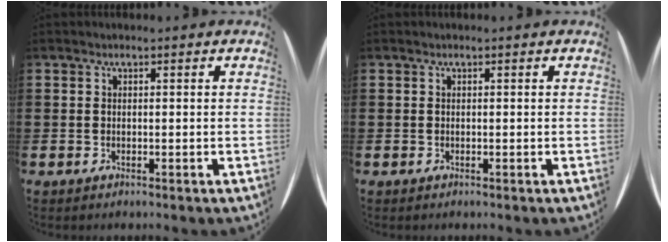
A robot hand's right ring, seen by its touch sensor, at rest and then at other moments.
{"total": 0.0}